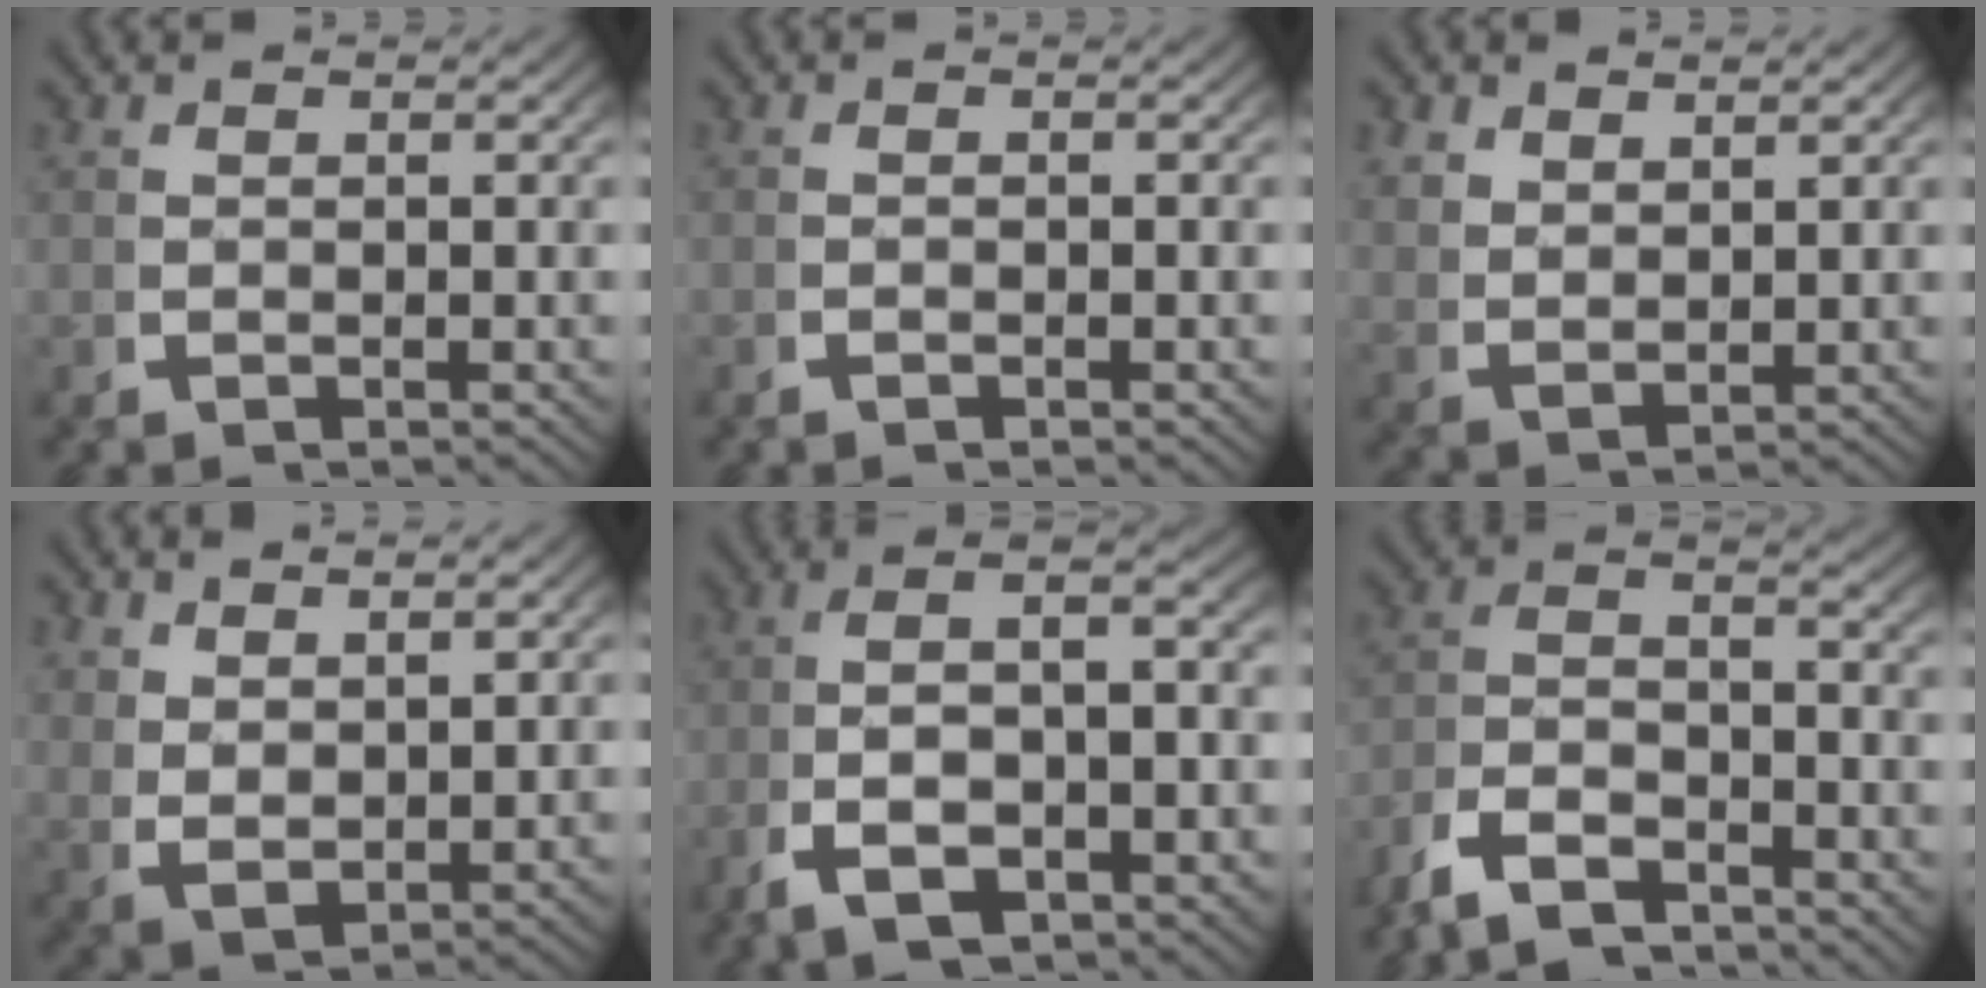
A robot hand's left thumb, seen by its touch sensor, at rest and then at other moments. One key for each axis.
{"total": 0.5, "fx": -0.4, "fy": -0.1, "fz": 0.3, "tx": -0.002, "ty": 0.004, "tz": -0.012}
{"total": 2.4, "fx": 2.1, "fy": 0.8, "fz": 0.9, "tx": -0.018, "ty": -0.002, "tz": 0.052}
{"total": 4.2, "fx": 1.4, "fy": 2.6, "fz": 2.9, "tx": -0.075, "ty": -0.025, "tz": 0.049}
{"total": 7.8, "fx": -1.1, "fy": 4.3, "fz": 6.4, "tx": -0.123, "ty": -0.008, "tz": -0.014}
{"total": 6.5, "fx": -3.2, "fy": 3.7, "fz": 4.2, "tx": -0.081, "ty": -0.016, "tz": -0.060}